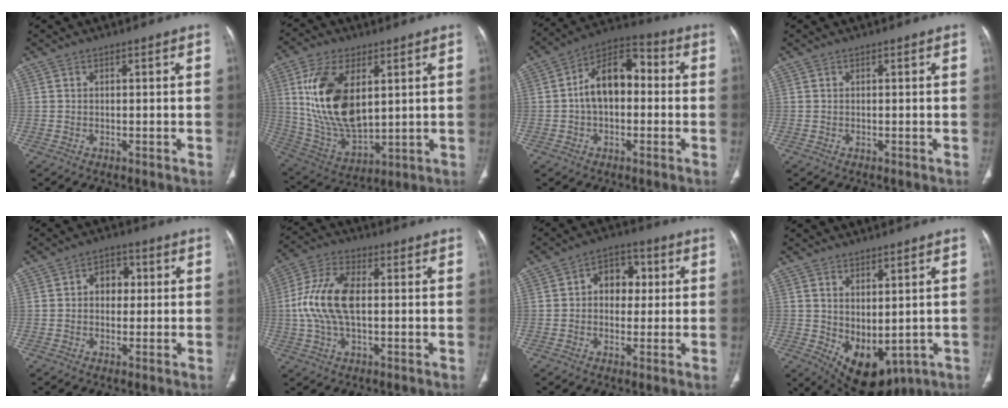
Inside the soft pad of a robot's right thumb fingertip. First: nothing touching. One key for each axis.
{"total": 18.3, "fx": 4.6, "fy": 9.8, "fz": 14.7, "tx": -0.271, "ty": -0.021, "tz": 0.101}
{"total": 12.4, "fx": 0.1, "fy": 7.8, "fz": 9.6, "tx": -0.140, "ty": 0.040, "tz": -0.014}
{"total": 0.0}
{"total": 5.3, "fx": 0.6, "fy": 4.1, "fz": 3.3, "tx": -0.019, "ty": 0.012, "tz": 0.003}
{"total": 11.7, "fx": 0.2, "fy": 6.0, "fz": 10.0, "tx": -0.214, "ty": 0.020, "tz": 0.001}
{"total": 7.8, "fx": 1.1, "fy": 5.9, "fz": 5.0, "tx": -0.033, "ty": 0.017, "tz": 0.011}
{"total": 10.2, "fx": -1.2, "fy": 5.9, "fz": 8.2, "tx": -0.106, "ty": -0.009, "tz": 0.015}